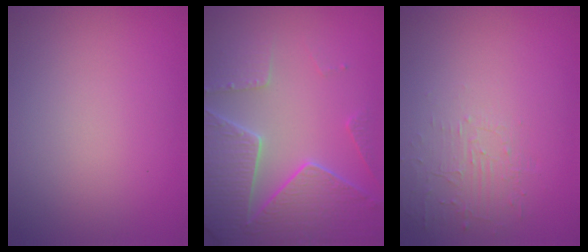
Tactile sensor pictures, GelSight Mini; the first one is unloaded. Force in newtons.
{"total": 7.2, "press": 5.7, "slide": 4.5}
{"total": 1.6, "press": 0.3, "slide": 1.6}